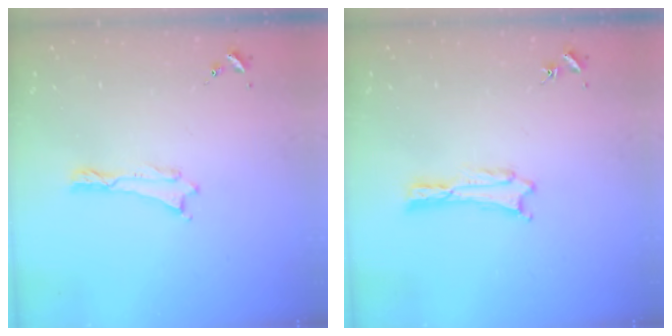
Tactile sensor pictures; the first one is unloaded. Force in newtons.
{"total": 0.0}